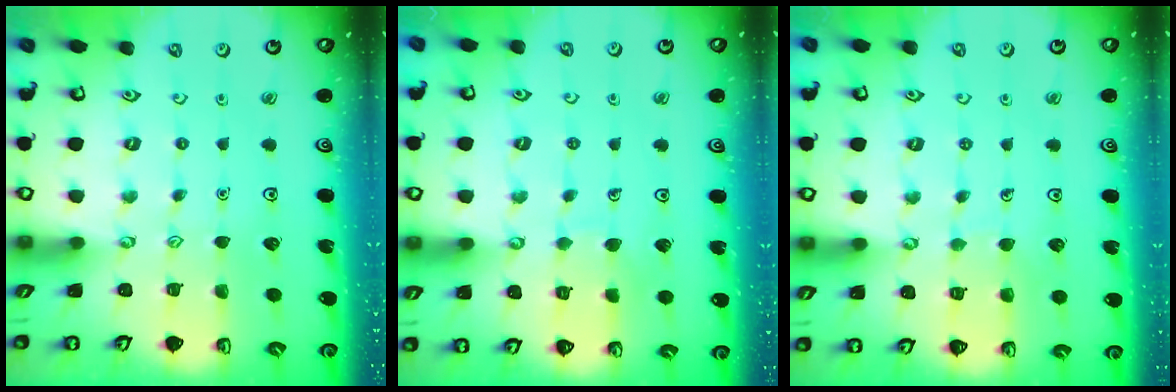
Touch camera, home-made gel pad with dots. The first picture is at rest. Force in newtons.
{"total": 5.6, "press": 5.6, "slide": 0.5}
{"total": 4.2, "press": 4.2, "slide": 0.3}